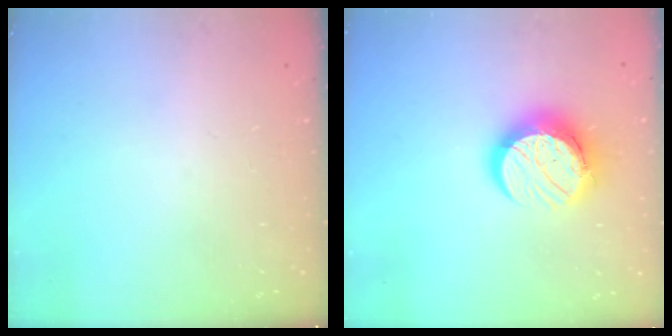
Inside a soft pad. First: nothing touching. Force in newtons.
{"total": 12.4, "press": 12.4, "slide": 1.0}